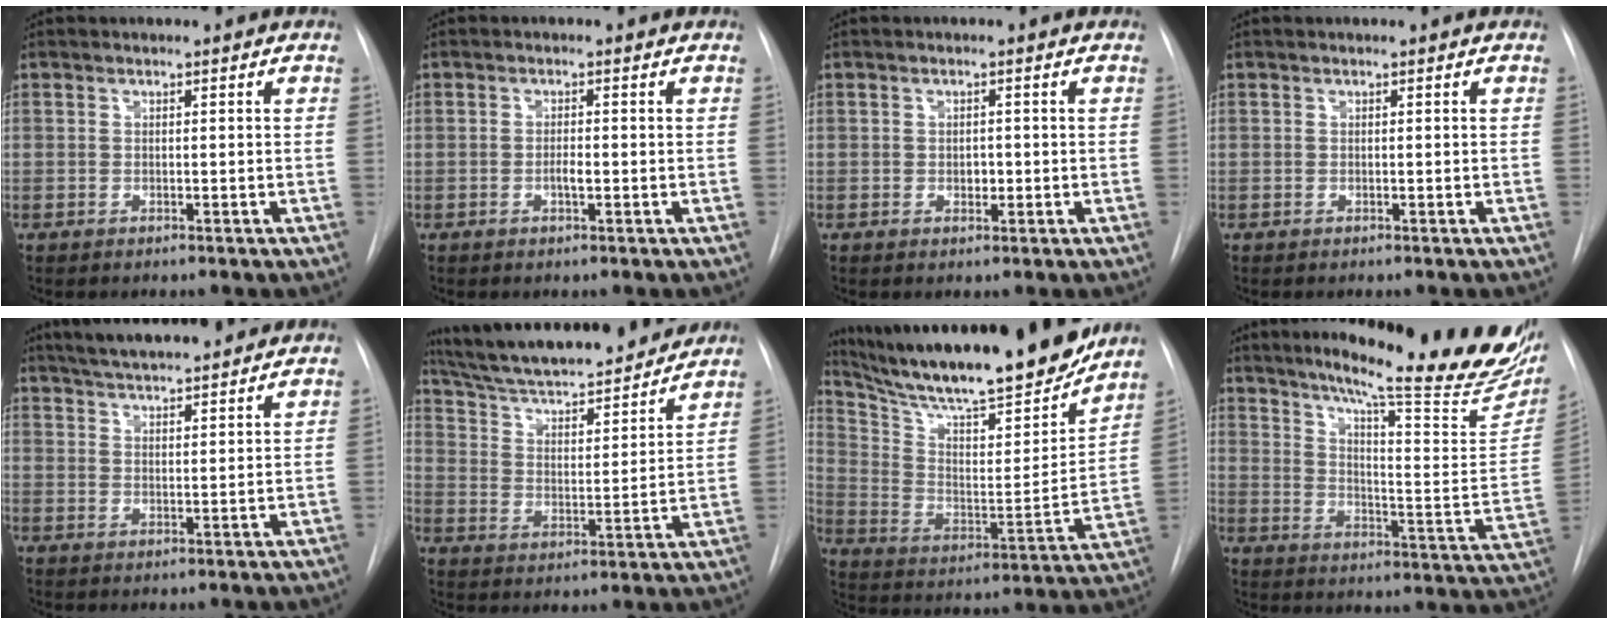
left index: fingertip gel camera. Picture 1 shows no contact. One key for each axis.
{"total": 1.5, "fx": -0.5, "fy": 0.4, "fz": 1.3, "tx": -0.024, "ty": -0.002, "tz": -0.011}
{"total": 1.4, "fx": -0.3, "fy": 1.0, "fz": 0.9, "tx": -0.014, "ty": -0.002, "tz": -0.003}
{"total": 0.0}
{"total": 13.1, "fx": 11.7, "fy": 1.7, "fz": 5.7, "tx": -0.092, "ty": 0.019, "tz": 0.173}
{"total": 22.6, "fx": 20.3, "fy": 3.5, "fz": 9.3, "tx": -0.154, "ty": 0.001, "tz": 0.301}
{"total": 27.4, "fx": 23.6, "fy": 3.2, "fz": 13.6, "tx": -0.244, "ty": -0.043, "tz": 0.354}
{"total": 26.6, "fx": 21.3, "fy": 1.9, "fz": 15.8, "tx": -0.229, "ty": -0.079, "tz": 0.274}